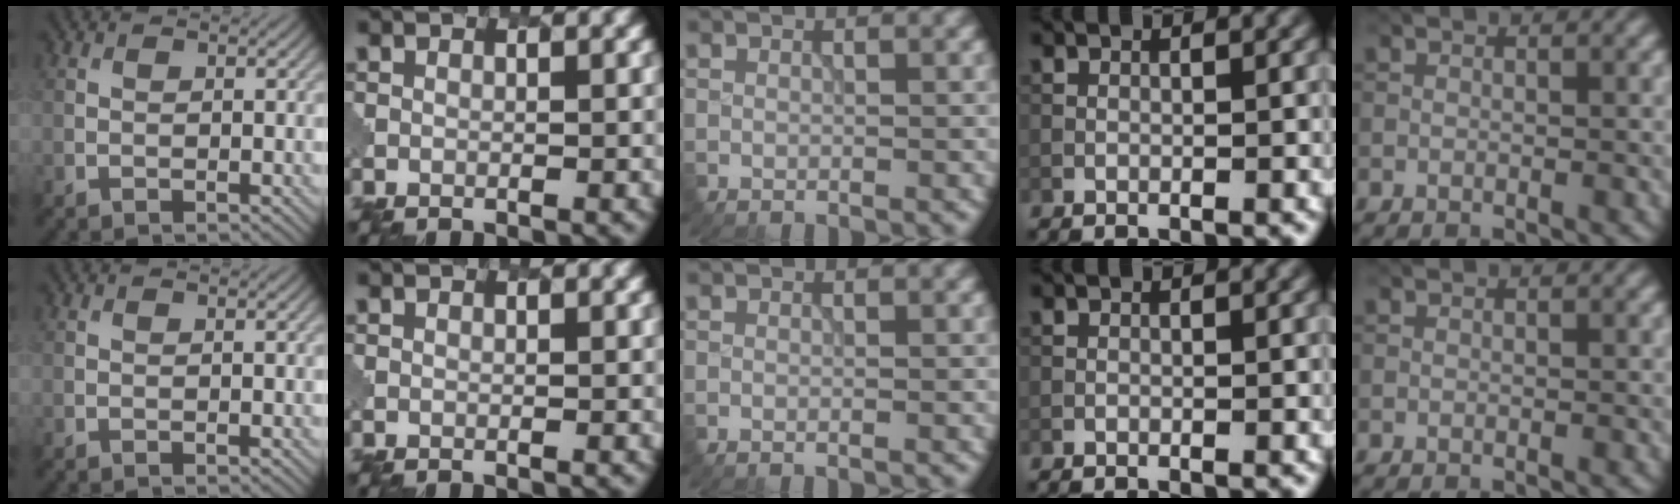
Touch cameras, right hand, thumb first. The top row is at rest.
{}